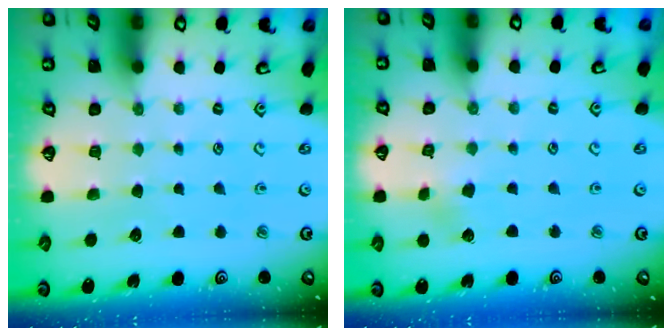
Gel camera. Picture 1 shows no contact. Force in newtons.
{"total": 2.6, "press": 2.6, "slide": 0.4}